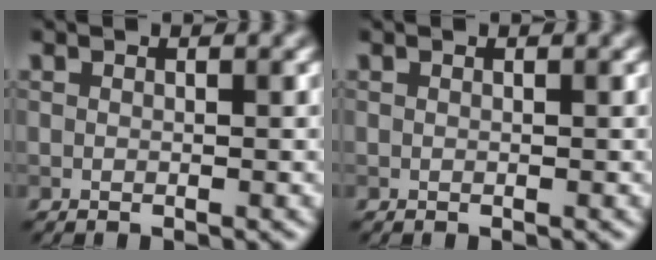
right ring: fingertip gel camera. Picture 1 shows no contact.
{"total": 0.0}